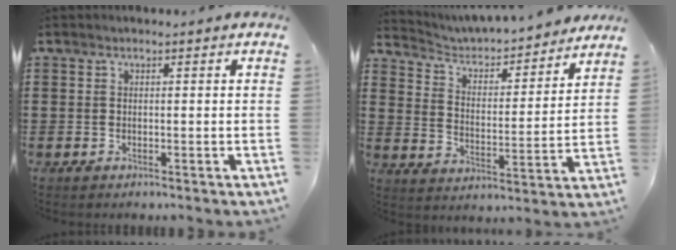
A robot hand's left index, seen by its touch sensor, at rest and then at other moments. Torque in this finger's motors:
{"motor_torque": [2.14, 0.00, 0.32, 0.09]}